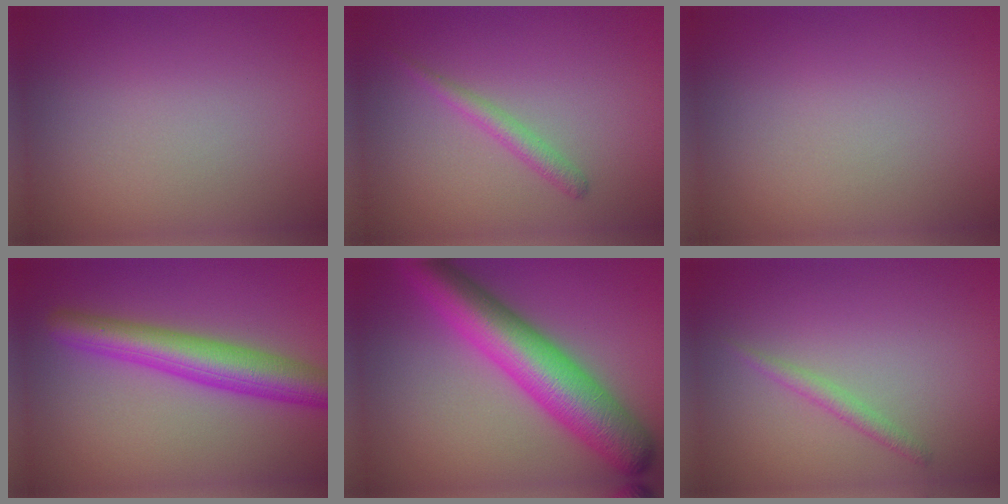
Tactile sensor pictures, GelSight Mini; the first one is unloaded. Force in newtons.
{"total": 1.6, "press": 1.6, "slide": 0.0}
{"total": 0.0}
{"total": 6.1, "press": 6.1, "slide": 0.1}
{"total": 9.5, "press": 9.5, "slide": 0.1}
{"total": 1.2, "press": 1.2, "slide": 0.0}